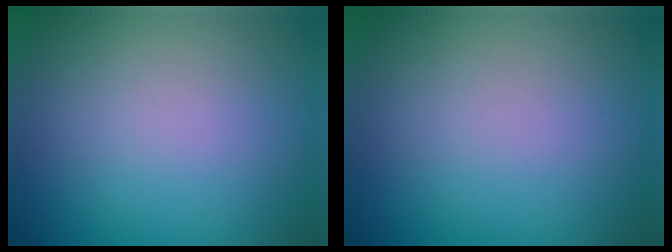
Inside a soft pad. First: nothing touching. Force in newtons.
{"total": 0.0}